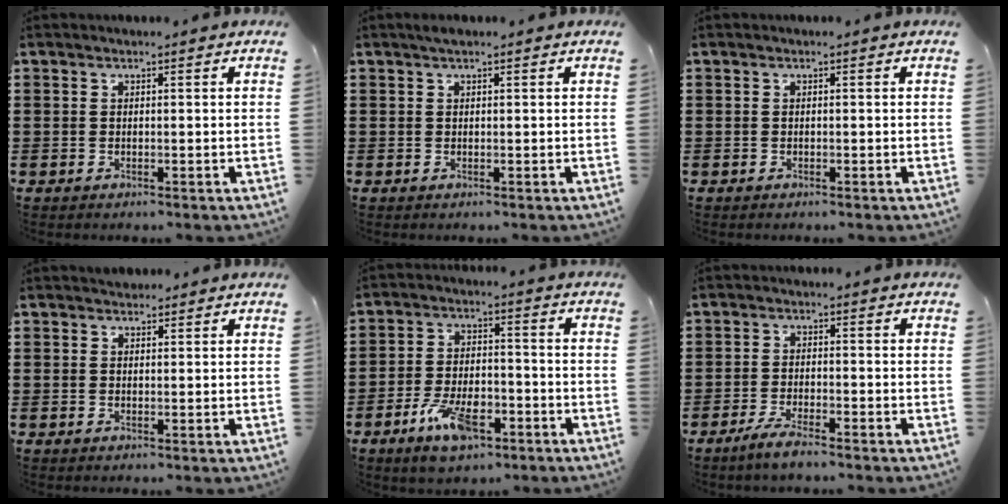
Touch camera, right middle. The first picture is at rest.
{"total": 0.9, "force": [0.6, 0.0, 0.6], "torque": [-0.014, 0.002, 0.010]}
{"total": 0.0}
{"total": 1.2, "force": [1.1, 0.4, -0.2], "torque": [0.000, 0.001, 0.021]}
{"total": 8.0, "force": [-4.7, 3.4, 5.6], "torque": [-0.110, 0.006, -0.085]}
{"total": 3.3, "force": [-2.6, 0.1, 1.9], "torque": [-0.045, -0.006, -0.053]}